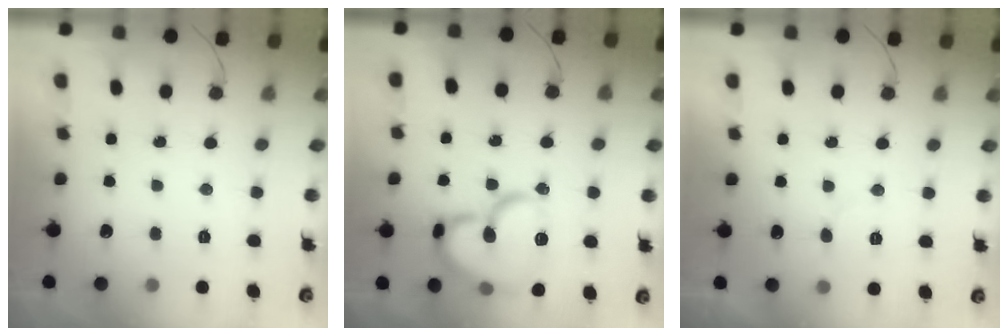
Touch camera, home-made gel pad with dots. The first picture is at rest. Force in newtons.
{"total": 17.7, "press": 17.6, "slide": 1.8}
{"total": 4.8, "press": 4.8, "slide": 0.4}